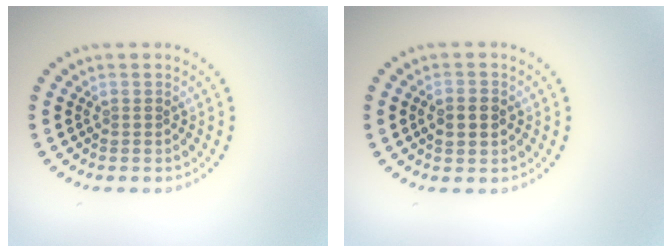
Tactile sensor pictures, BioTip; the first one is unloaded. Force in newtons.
{"total": 2.1, "press": 2.1, "slide": 0.1}